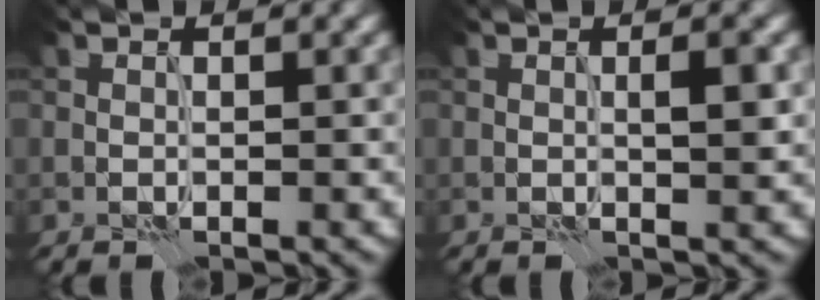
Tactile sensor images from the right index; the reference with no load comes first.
{"total": 1.7, "force": [0.0, 0.1, 1.7], "torque": [-0.024, 0.001, -0.001]}